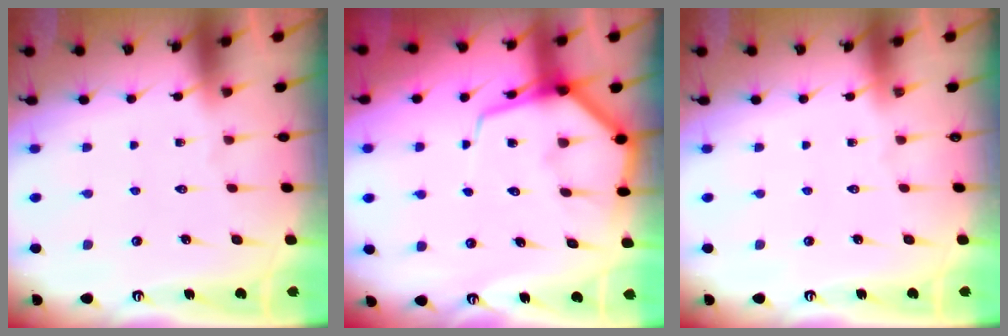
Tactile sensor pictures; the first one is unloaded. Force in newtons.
{"total": 8.3, "press": 8.3, "slide": 0.9}
{"total": 0.0}